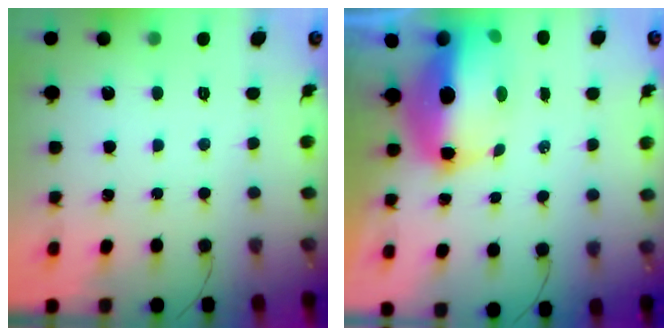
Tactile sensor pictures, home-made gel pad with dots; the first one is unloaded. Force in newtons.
{"total": 11.7, "press": 11.5, "slide": 2.4}